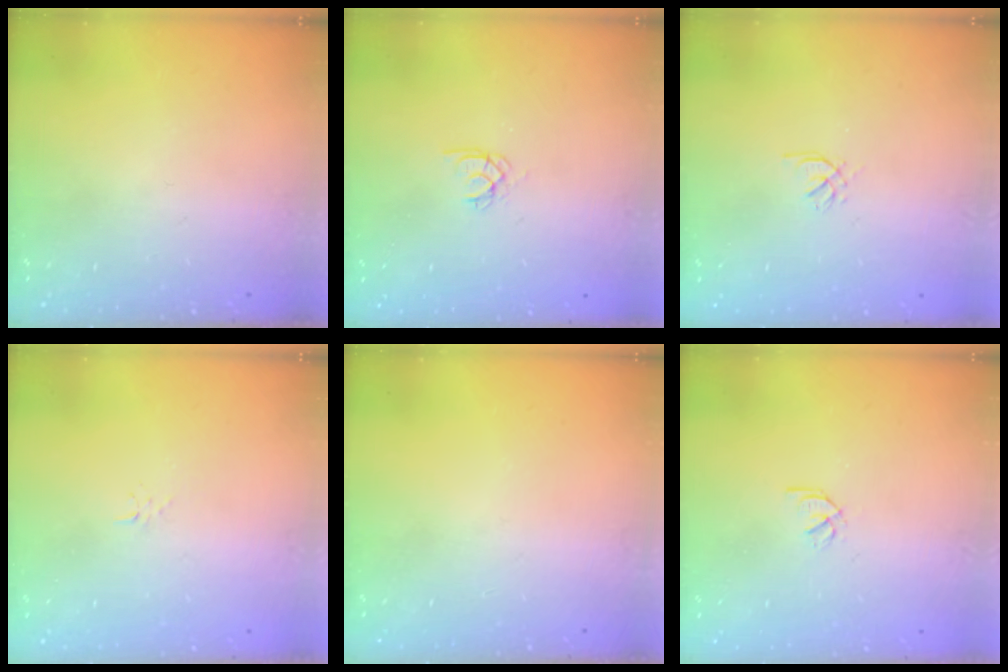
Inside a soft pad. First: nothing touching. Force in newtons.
{"total": 1.9, "press": 1.9, "slide": 0.2}
{"total": 0.5, "press": 0.3, "slide": 0.4}
{"total": 4.0, "press": 4.0, "slide": 0.7}
{"total": 0.0}
{"total": 2.0, "press": 2.0, "slide": 0.3}